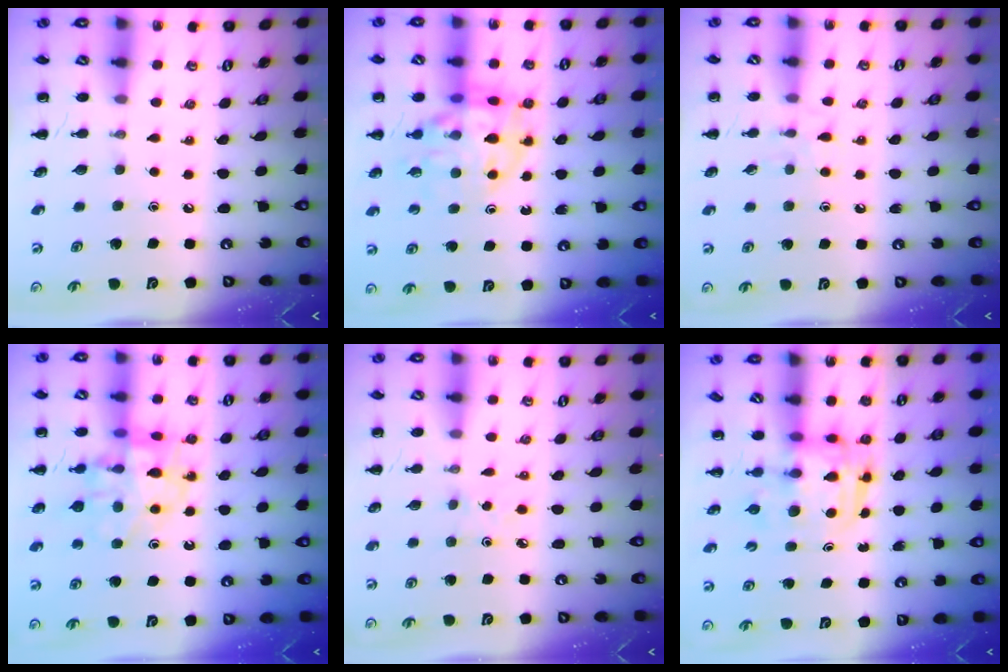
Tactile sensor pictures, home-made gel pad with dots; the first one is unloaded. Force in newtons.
{"total": 14.7, "press": 14.3, "slide": 3.6}
{"total": 6.1, "press": 5.9, "slide": 1.8}
{"total": 14.9, "press": 14.6, "slide": 2.8}
{"total": 1.5, "press": 1.4, "slide": 0.6}
{"total": 3.1, "press": 3.1, "slide": 0.3}